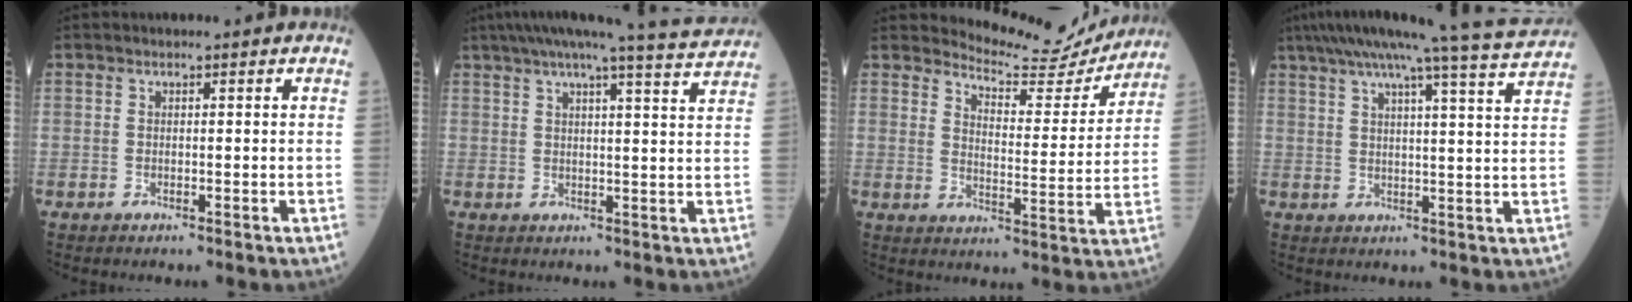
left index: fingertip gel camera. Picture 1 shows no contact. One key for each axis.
{"total": 13.1, "fx": 12.0, "fy": -1.2, "fz": 5.1, "tx": -0.084, "ty": -0.011, "tz": 0.148}
{"total": 11.2, "fx": 11.1, "fy": 1.4, "fz": 0.1, "tx": -0.003, "ty": -0.033, "tz": 0.142}
{"total": 16.7, "fx": 14.6, "fy": -2.1, "fz": 7.8, "tx": -0.135, "ty": -0.017, "tz": 0.187}